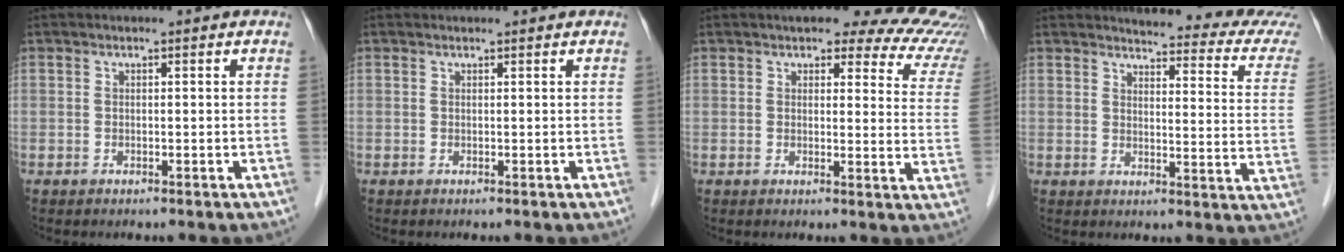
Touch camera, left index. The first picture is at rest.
{"total": 1.2, "force": [1.2, 0.3, 0.2], "torque": [-0.009, 0.017, 0.016]}
{"total": 13.5, "force": [11.9, 3.5, 5.2], "torque": [-0.027, -0.030, 0.099]}
{"total": 15.8, "force": [15.3, 0.8, 4.0], "torque": [-0.030, -0.091, 0.144]}